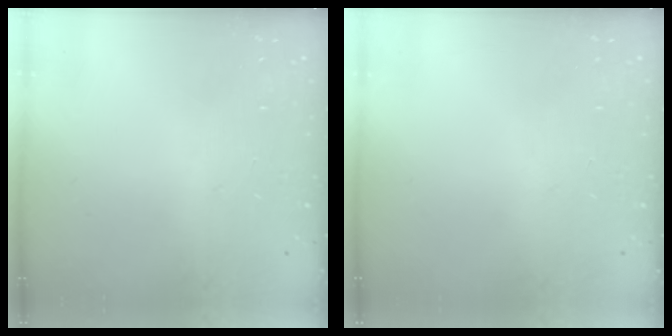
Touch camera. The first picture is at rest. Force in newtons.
{"total": 0.0}